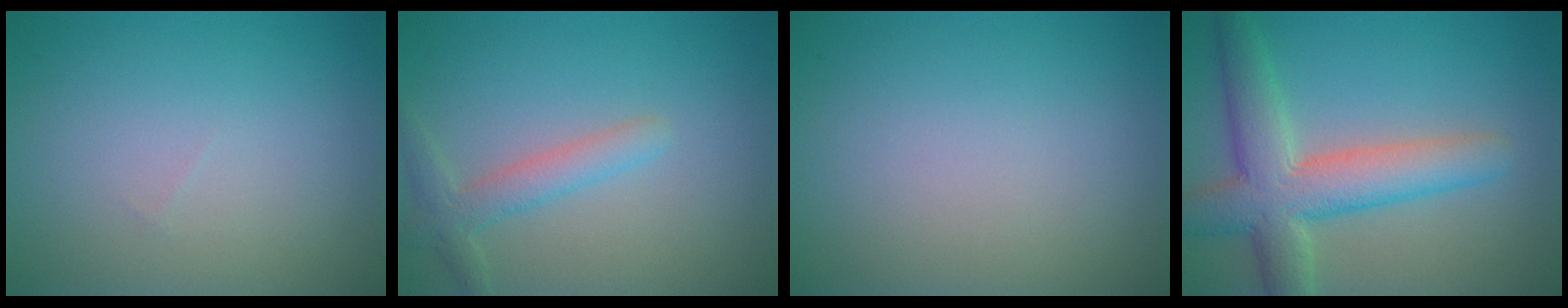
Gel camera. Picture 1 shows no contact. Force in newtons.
{"total": 2.6, "press": 2.5, "slide": 0.2}
{"total": 0.0}
{"total": 7.0, "press": 7.0, "slide": 0.4}